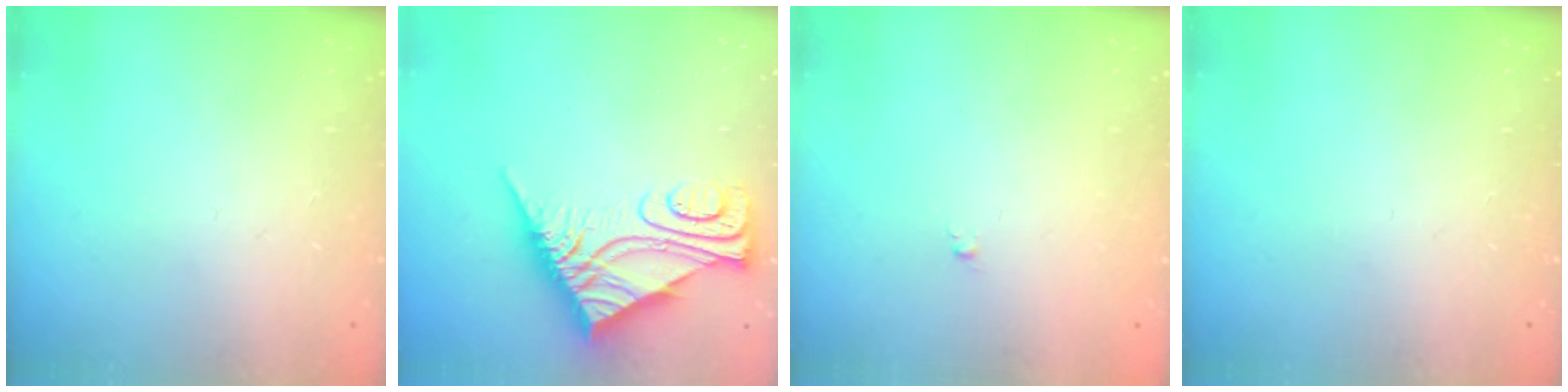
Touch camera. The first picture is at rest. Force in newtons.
{"total": 12.0, "press": 12.0, "slide": 1.0}
{"total": 0.0}
{"total": 0.0}